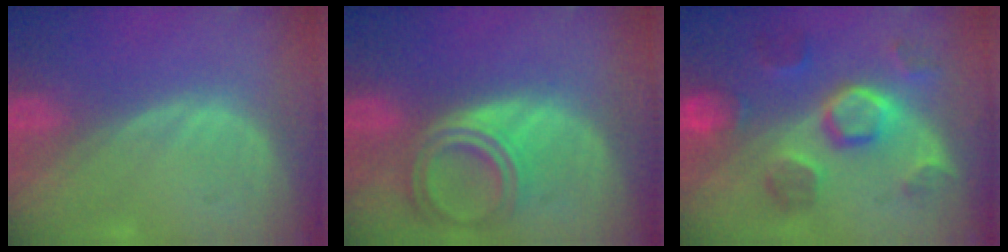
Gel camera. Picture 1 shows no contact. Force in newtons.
{"total": 6.6, "press": 6.0, "slide": 2.8}
{"total": 8.5, "press": 8.4, "slide": 0.8}